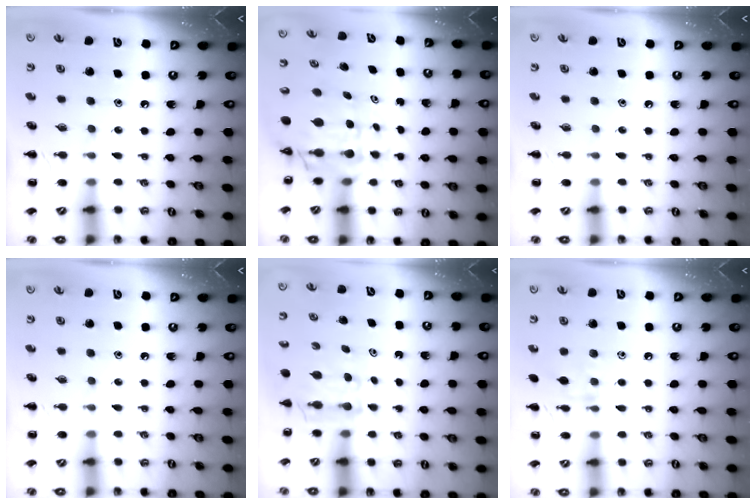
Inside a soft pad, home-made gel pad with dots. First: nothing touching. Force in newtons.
{"total": 7.5, "press": 6.9, "slide": 2.9}
{"total": 0.0}
{"total": 0.0}
{"total": 5.9, "press": 5.9, "slide": 0.7}
{"total": 6.3, "press": 6.2, "slide": 1.0}